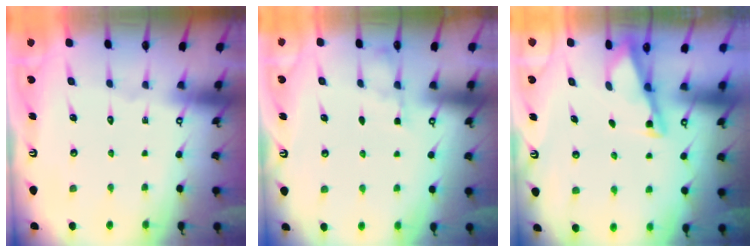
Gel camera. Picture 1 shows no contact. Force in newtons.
{"total": 2.2, "press": 2.2, "slide": 0.3}
{"total": 2.8, "press": 2.8, "slide": 0.3}